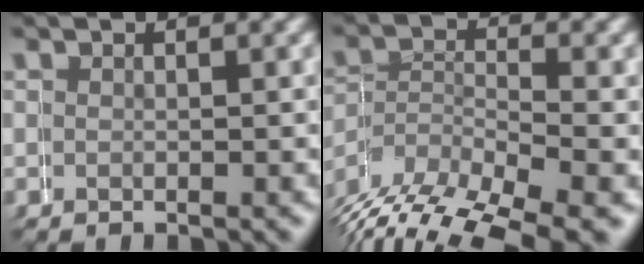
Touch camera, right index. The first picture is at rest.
{"total": 6.9, "force": [-4.5, 4.0, 3.4], "torque": [-0.075, -0.029, -0.058]}